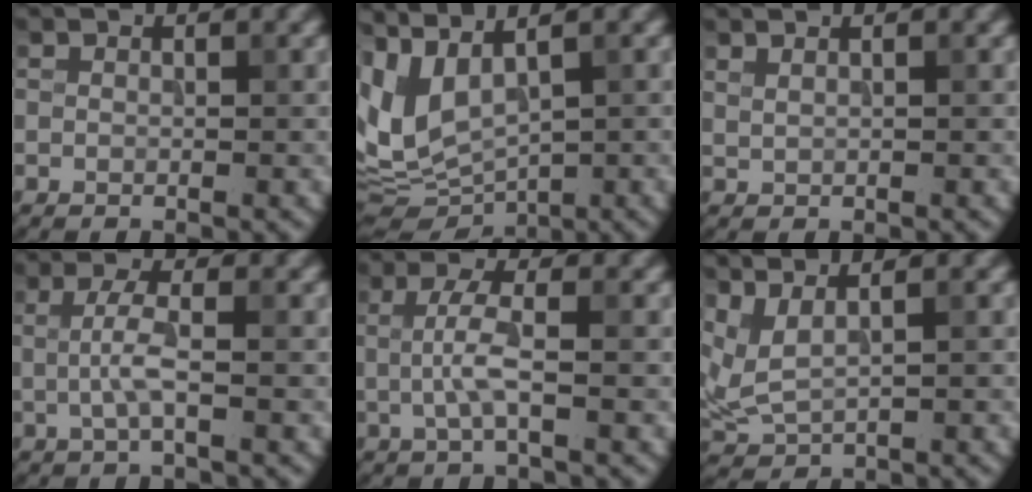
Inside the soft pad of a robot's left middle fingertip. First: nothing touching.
{"total": 6.5, "force": [1.8, 3.0, 5.5], "torque": [-0.133, -0.006, 0.046]}
{"total": 1.2, "force": [0.9, 0.5, 0.6], "torque": [-0.007, -0.004, 0.010]}
{"total": 2.5, "force": [-0.3, 0.4, 2.5], "torque": [-0.058, 0.001, -0.007]}
{"total": 2.8, "force": [-0.3, 0.5, 2.8], "torque": [-0.065, 0.001, -0.007]}
{"total": 2.9, "force": [1.9, 0.7, 2.0], "torque": [-0.058, 0.002, 0.045]}